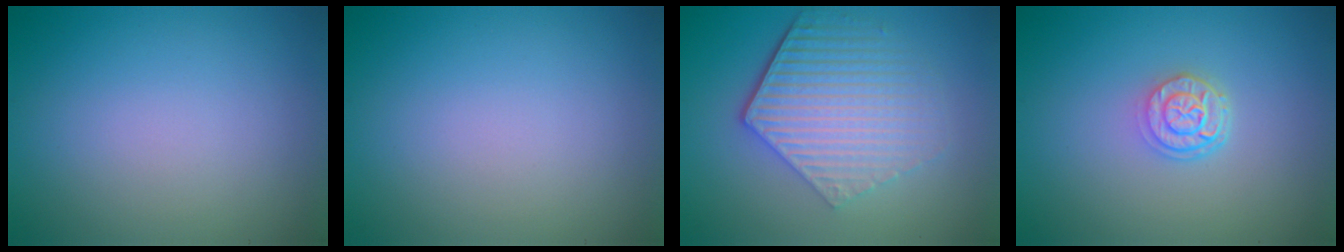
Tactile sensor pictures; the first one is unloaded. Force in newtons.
{"total": 0.0}
{"total": 6.1, "press": 4.4, "slide": 4.1}
{"total": 2.5, "press": 2.0, "slide": 1.5}